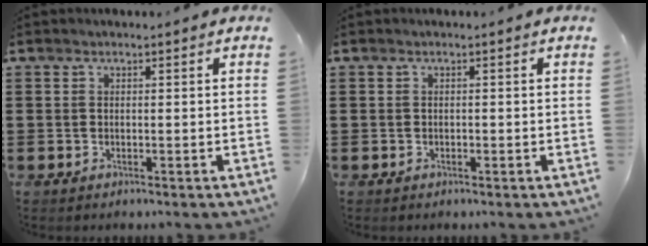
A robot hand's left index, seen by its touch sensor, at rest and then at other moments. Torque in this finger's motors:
{"motor_torque": [-0.03, 0.04, 0.02, 0.01]}